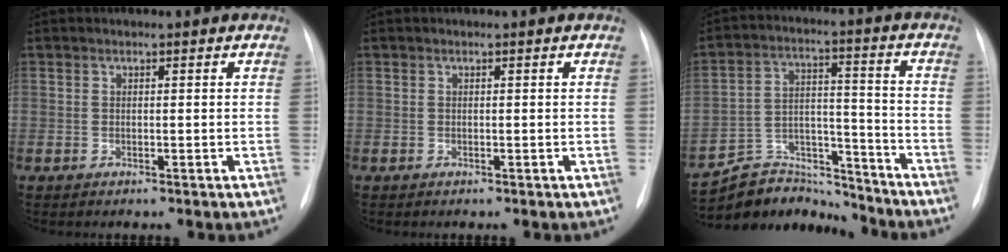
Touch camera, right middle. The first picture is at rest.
{"total": 0.0}
{"total": 12.2, "force": [-11.8, 3.1, -0.5], "torque": [0.019, 0.054, -0.198]}